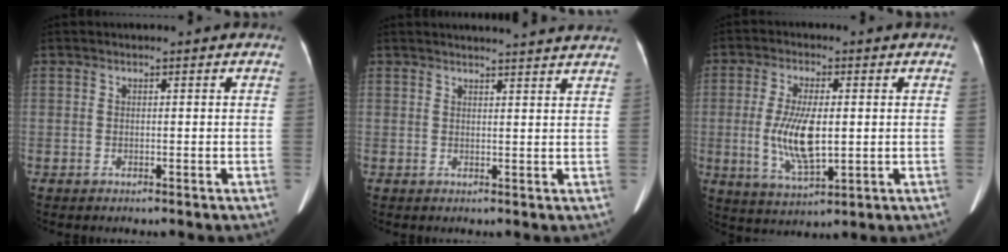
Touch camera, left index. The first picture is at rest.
{"total": 10.7, "force": [10.2, -0.3, 3.2], "torque": [-0.040, -0.002, 0.105]}
{"total": 9.0, "force": [-0.3, 2.8, 8.5], "torque": [-0.180, -0.008, 0.003]}